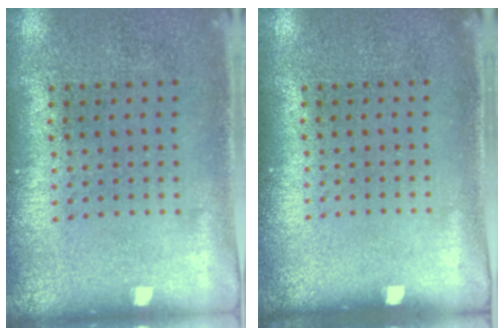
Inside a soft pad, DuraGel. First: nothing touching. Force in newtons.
{"total": 0.0}